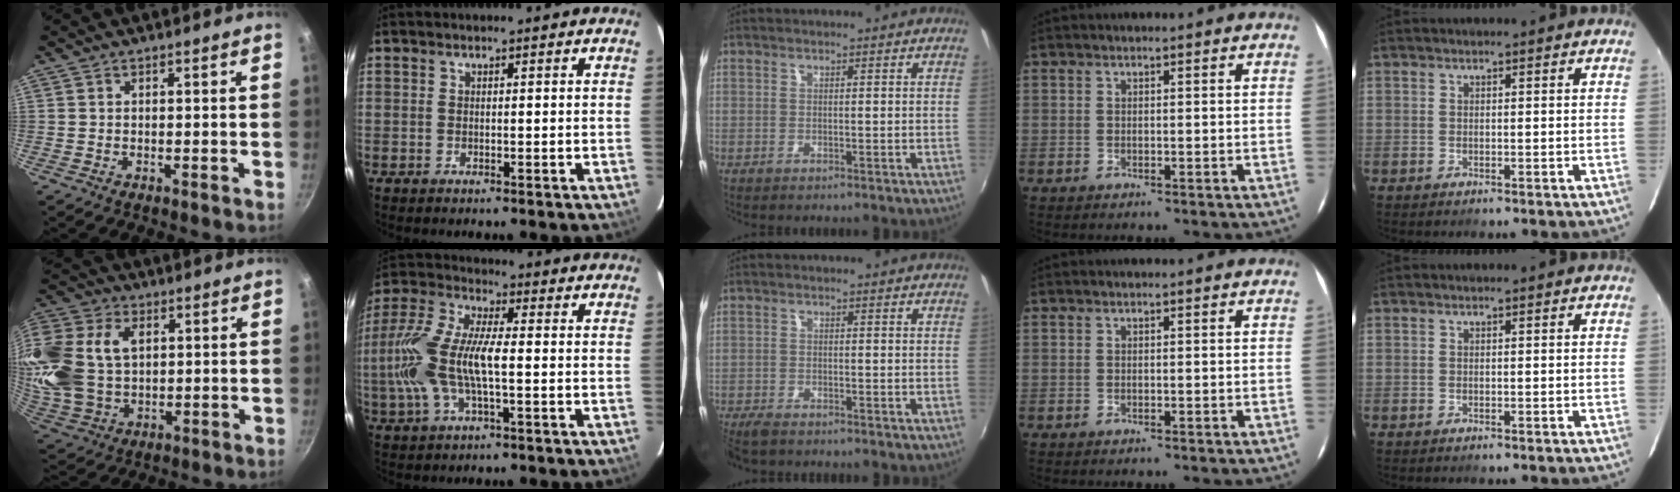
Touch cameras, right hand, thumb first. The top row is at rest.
{"thumb": {"total": 22.8, "force": [5.3, 16.4, 14.9], "torque": [-0.348, 0.018, 0.107]}, "index": {"total": 14.6, "force": [-1.6, 4.8, 13.7], "torque": [-0.287, 0.005, -0.035]}, "middle": {"total": 4.0, "force": [-3.5, 1.0, 1.6], "torque": [-0.042, -0.020, -0.069]}}